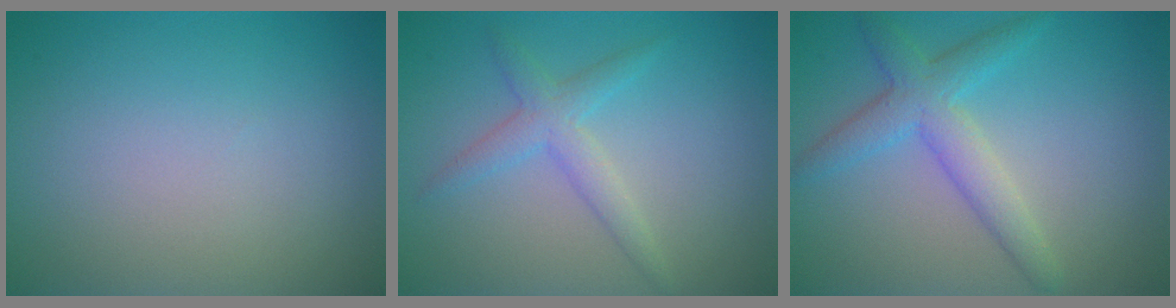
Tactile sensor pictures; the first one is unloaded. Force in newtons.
{"total": 2.5, "press": 2.5, "slide": 0.1}
{"total": 3.9, "press": 3.9, "slide": 0.1}